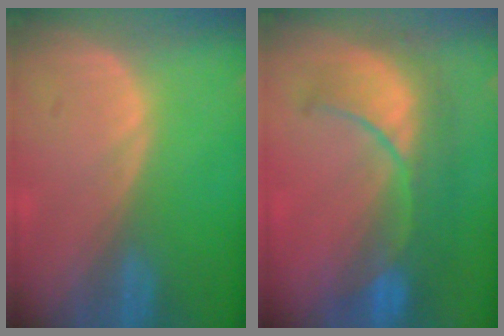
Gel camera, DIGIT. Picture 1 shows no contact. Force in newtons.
{"total": 9.5, "press": 9.1, "slide": 2.7}